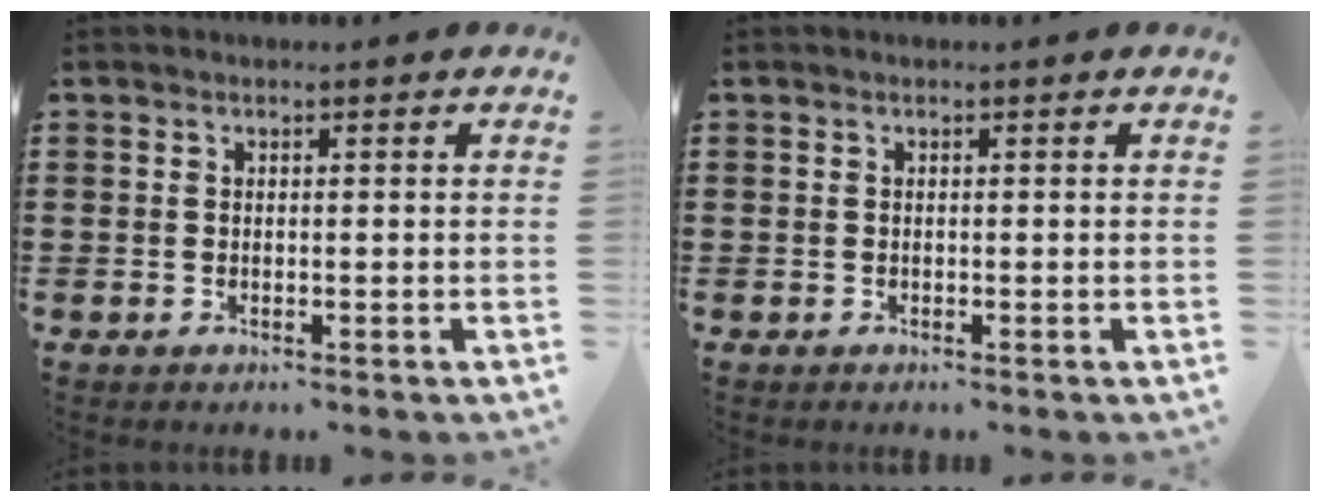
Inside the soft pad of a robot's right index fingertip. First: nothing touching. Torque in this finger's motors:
{"motor_torque": [0.00, 0.00, 0.00, 0.00]}